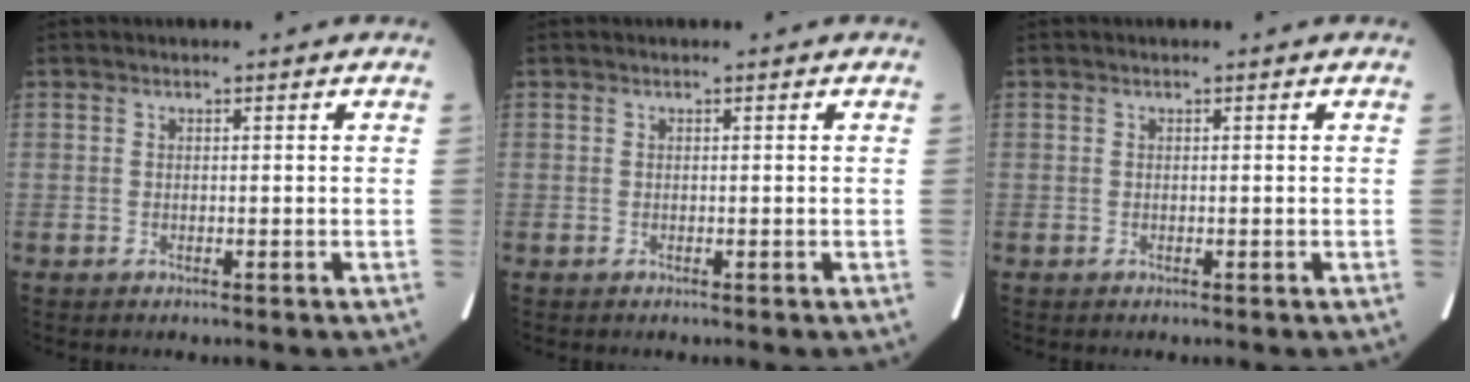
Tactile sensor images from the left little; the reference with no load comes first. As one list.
[{"total": 0.0}, {"total": 0.0}]